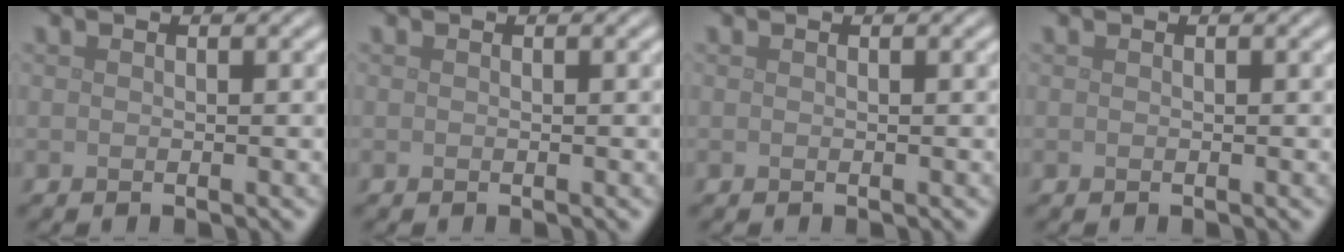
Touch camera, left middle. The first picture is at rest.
{"total": 0.0}
{"total": 0.0}
{"total": 0.0}